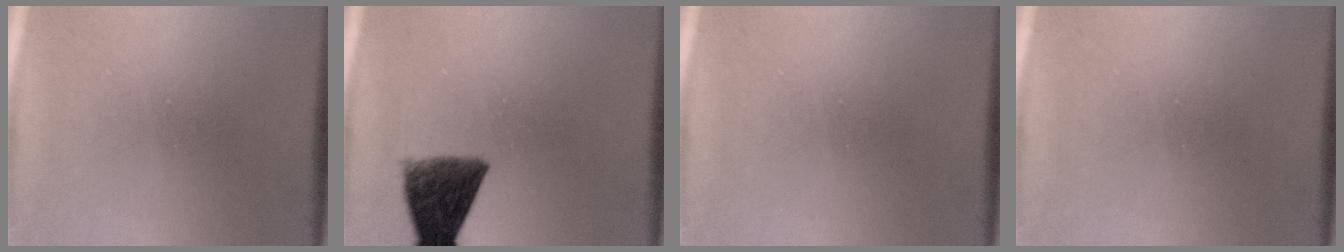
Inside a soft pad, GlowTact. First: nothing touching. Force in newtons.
{"total": 8.4}
{"total": 0.0}
{"total": 0.0}